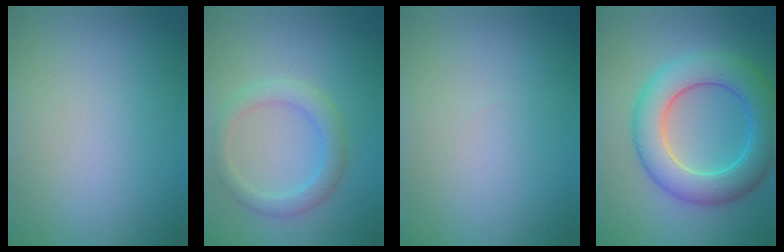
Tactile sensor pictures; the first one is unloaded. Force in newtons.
{"total": 2.9, "press": 2.9, "slide": 0.2}
{"total": 0.0}
{"total": 7.6, "press": 7.6, "slide": 0.2}